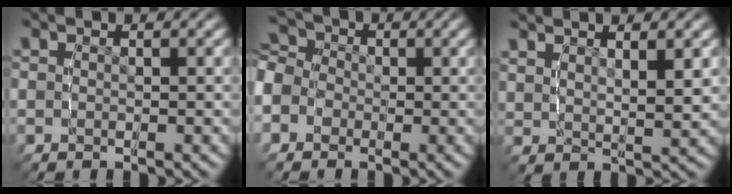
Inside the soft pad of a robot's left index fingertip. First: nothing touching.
{"total": 9.4, "force": [1.0, 8.3, 4.1], "torque": [-0.092, -0.003, 0.000]}
{"total": 3.2, "force": [2.6, 0.3, 1.9], "torque": [-0.034, -0.005, 0.054]}